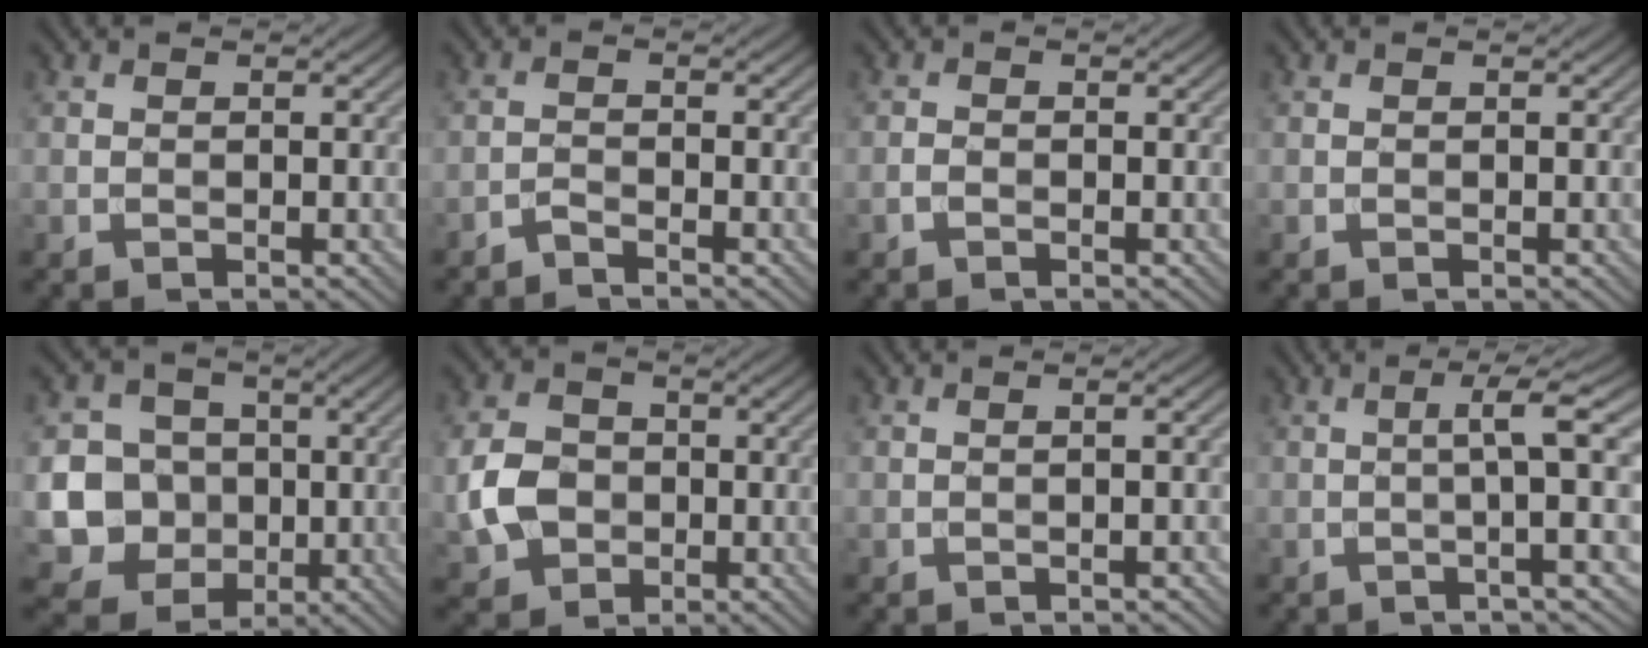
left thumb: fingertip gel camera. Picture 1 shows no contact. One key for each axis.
{"total": 1.5, "fx": -1.4, "fy": 0.1, "fz": 0.6, "tx": -0.010, "ty": 0.001, "tz": -0.035}
{"total": 0.8, "fx": -0.5, "fy": 0.4, "fz": 0.5, "tx": -0.012, "ty": 0.001, "tz": -0.012}
{"total": 0.0}
{"total": 11.4, "fx": -1.4, "fy": 10.6, "fz": 3.8, "tx": -0.131, "ty": -0.010, "tz": -0.047}
{"total": 6.2, "fx": -1.2, "fy": 5.1, "fz": 3.3, "tx": -0.087, "ty": -0.004, "tz": -0.034}
{"total": 1.9, "fx": -0.1, "fy": 0.4, "fz": 1.8, "tx": -0.024, "ty": 0.006, "tz": -0.009}
{"total": 5.3, "fx": 0.0, "fy": 0.0, "fz": 5.3, "tx": -0.094, "ty": 0.014, "tz": -0.009}